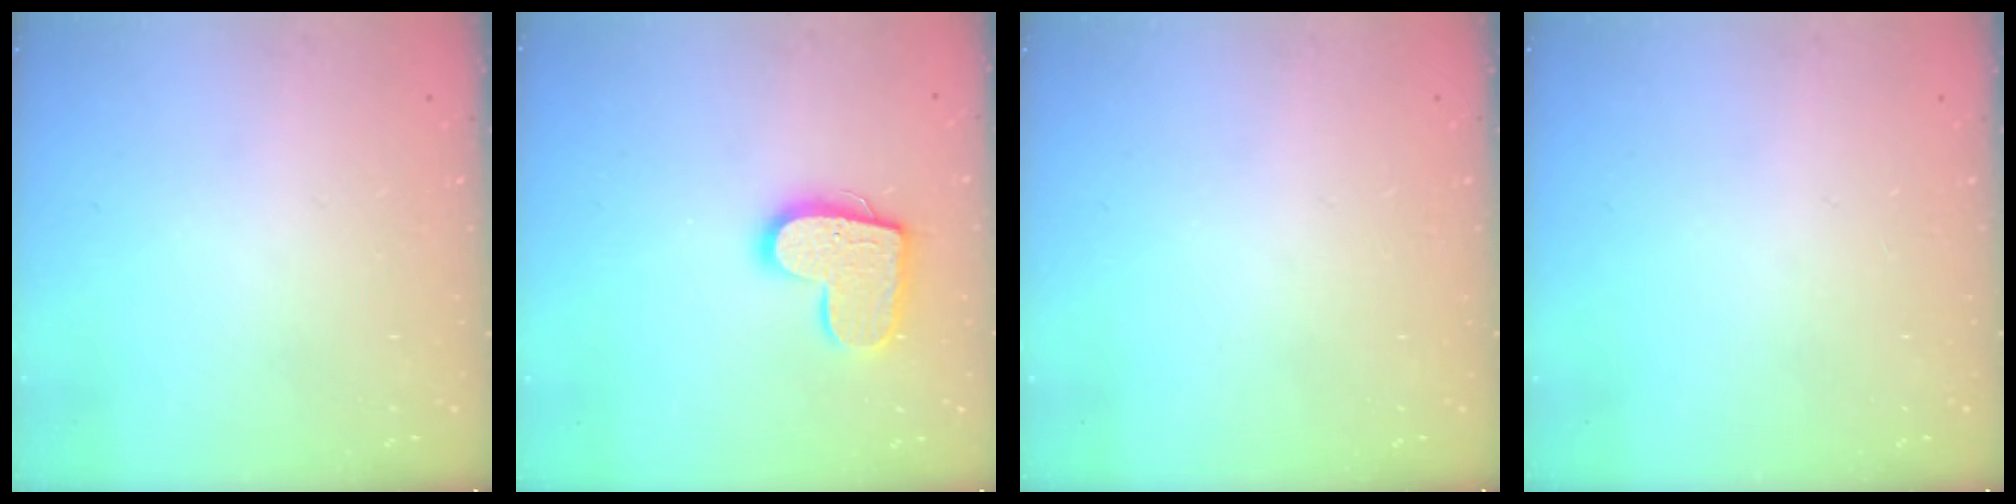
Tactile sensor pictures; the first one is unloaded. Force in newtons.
{"total": 14.5, "press": 14.5, "slide": 0.8}
{"total": 0.0}
{"total": 0.0}